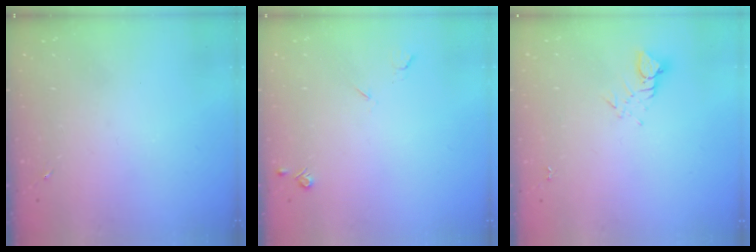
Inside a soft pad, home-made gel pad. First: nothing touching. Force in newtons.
{"total": 4.6, "press": 4.5, "slide": 0.7}
{"total": 3.1, "press": 3.1, "slide": 0.3}